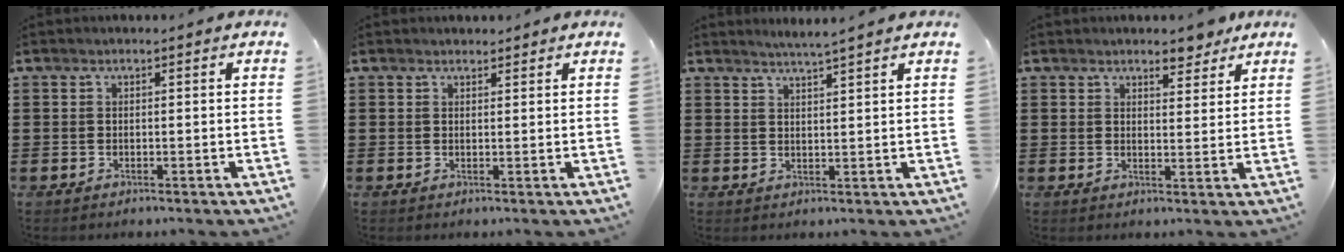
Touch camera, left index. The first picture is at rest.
{"total": 1.1, "force": [1.0, 0.5, -0.2], "torque": [0.000, 0.004, 0.020]}
{"total": 2.5, "force": [2.4, -0.6, 0.3], "torque": [-0.012, -0.008, 0.043]}
{"total": 4.5, "force": [3.8, 1.8, 1.7], "torque": [-0.029, -0.006, 0.068]}